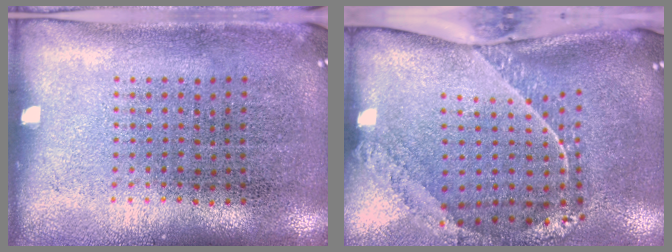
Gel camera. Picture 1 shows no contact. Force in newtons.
{"total": 2.5, "press": 1.7, "slide": 1.9}